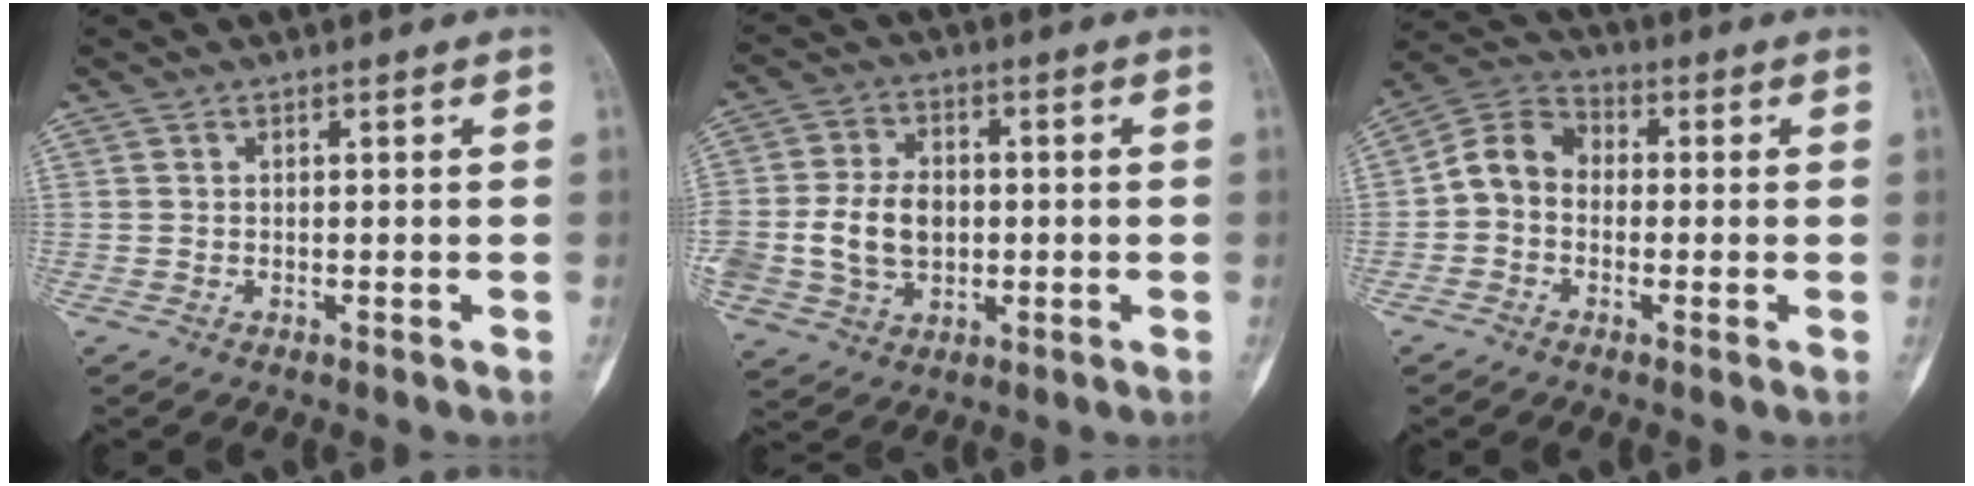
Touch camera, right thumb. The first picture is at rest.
{"total": 11.1, "force": [-0.8, 8.2, 7.5], "torque": [-0.133, 0.014, -0.013]}
{"total": 7.4, "force": [-0.8, 5.8, 4.4], "torque": [-0.063, 0.026, -0.035]}